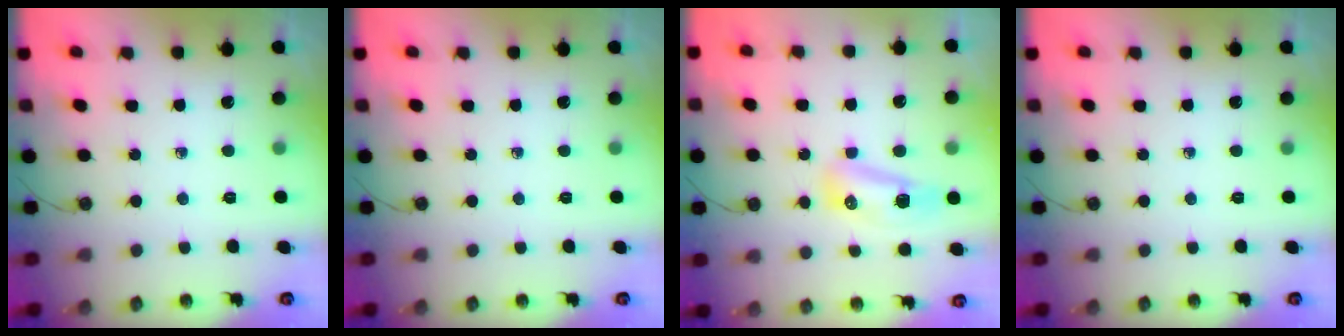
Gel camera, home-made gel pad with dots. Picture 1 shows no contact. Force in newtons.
{"total": 0.0}
{"total": 8.9, "press": 8.5, "slide": 2.3}
{"total": 0.0}